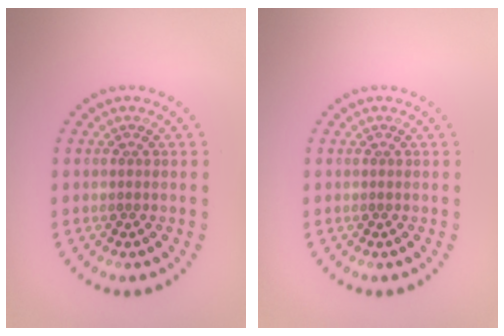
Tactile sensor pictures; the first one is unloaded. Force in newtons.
{"total": 0.0}